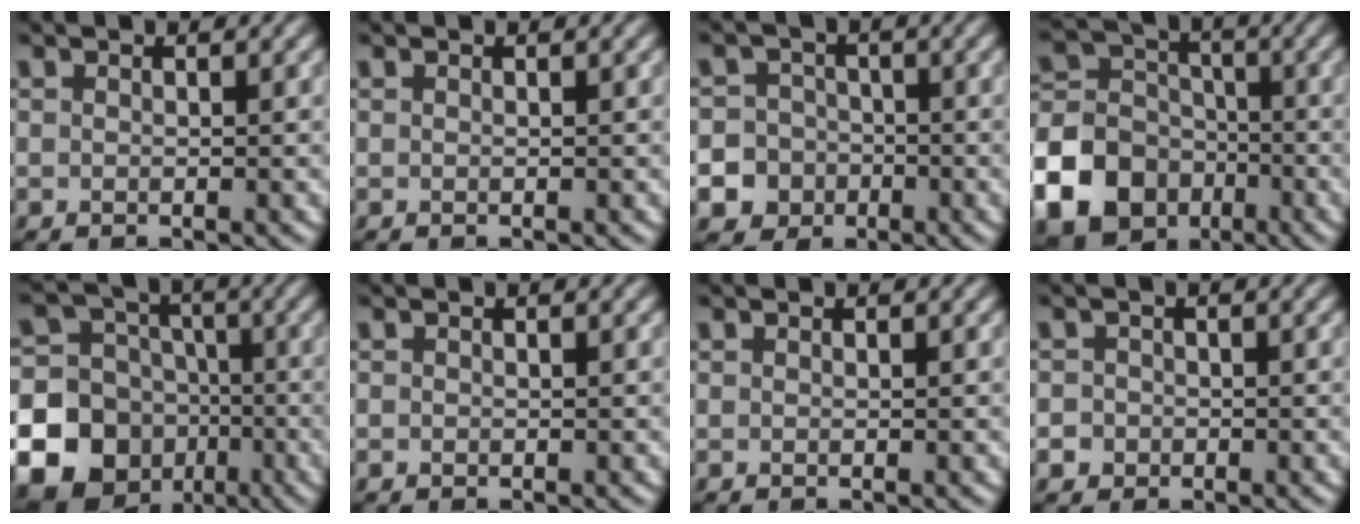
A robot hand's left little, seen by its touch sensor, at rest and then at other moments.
{"total": 0.0}
{"total": 9.5, "force": [-4.7, 8.2, 1.5], "torque": [-0.031, -0.030, -0.102]}
{"total": 13.3, "force": [-6.2, 10.9, 4.5], "torque": [-0.112, -0.032, -0.135]}
{"total": 22.9, "force": [-8.1, 20.8, 5.0], "torque": [-0.152, -0.046, -0.163]}
{"total": 0.0}
{"total": 0.0}
{"total": 1.8, "force": [-0.6, 1.7, 0.3], "torque": [0.009, 0.008, -0.017]}